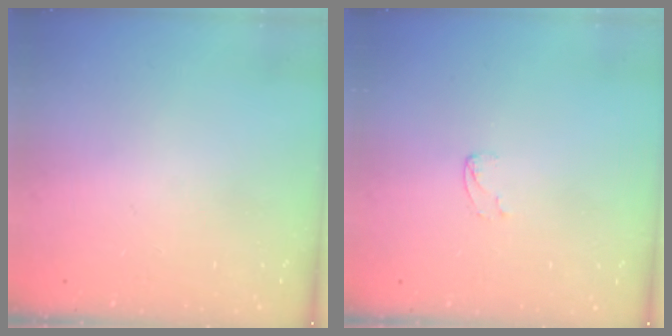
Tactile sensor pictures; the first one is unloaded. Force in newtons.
{"total": 2.4, "press": 2.4, "slide": 0.2}